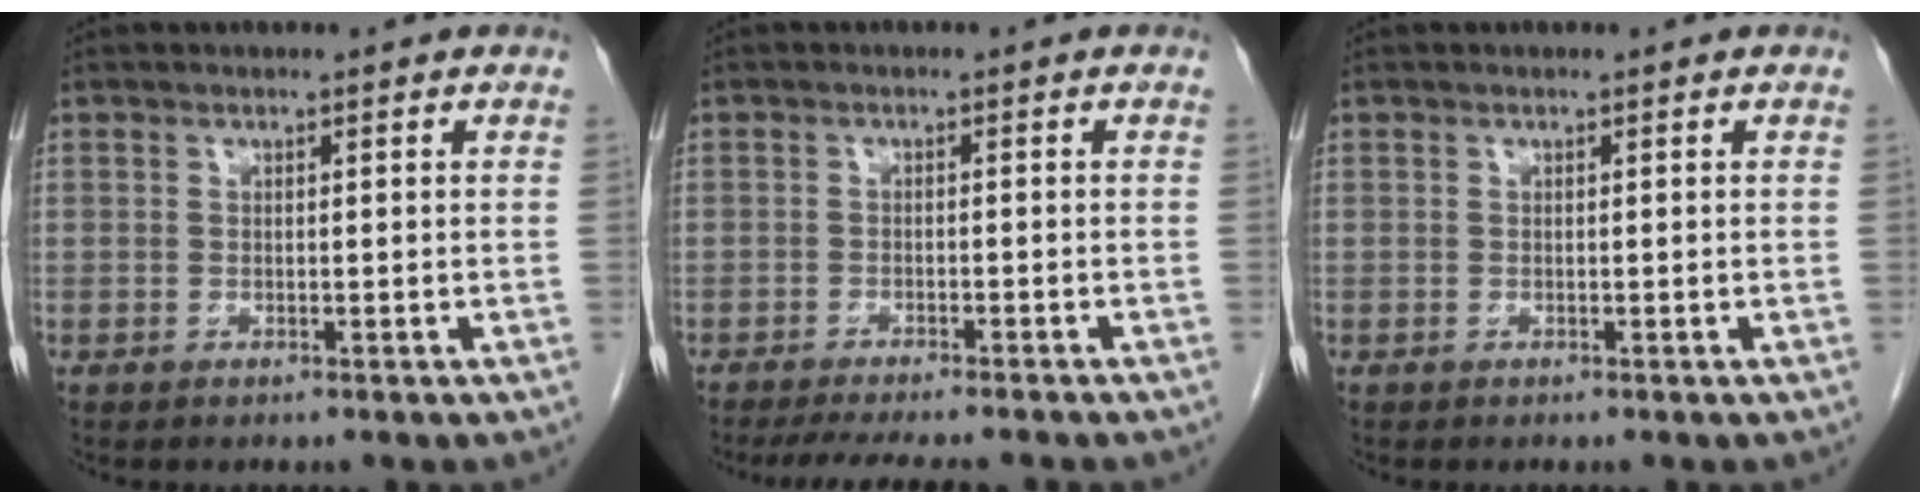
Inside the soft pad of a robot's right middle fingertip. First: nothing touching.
{"total": 9.8, "force": [-8.6, 1.4, 4.4], "torque": [-0.060, -0.013, -0.118]}
{"total": 0.0}